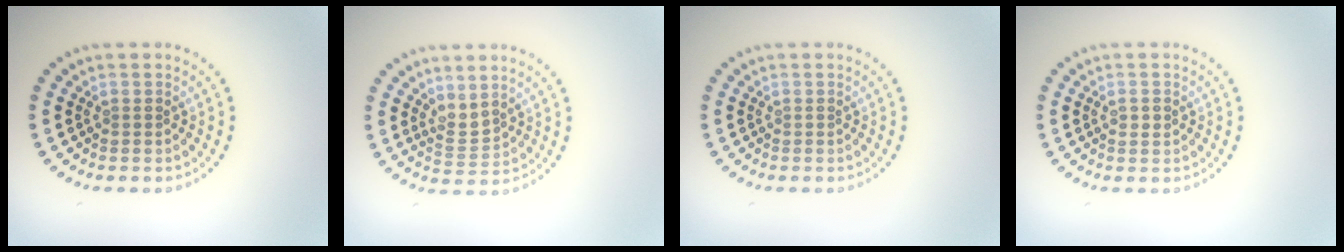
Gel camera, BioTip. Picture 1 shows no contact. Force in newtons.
{"total": 1.8, "press": 1.3, "slide": 1.2}
{"total": 0.0}
{"total": 1.1, "press": 1.1, "slide": 0.1}